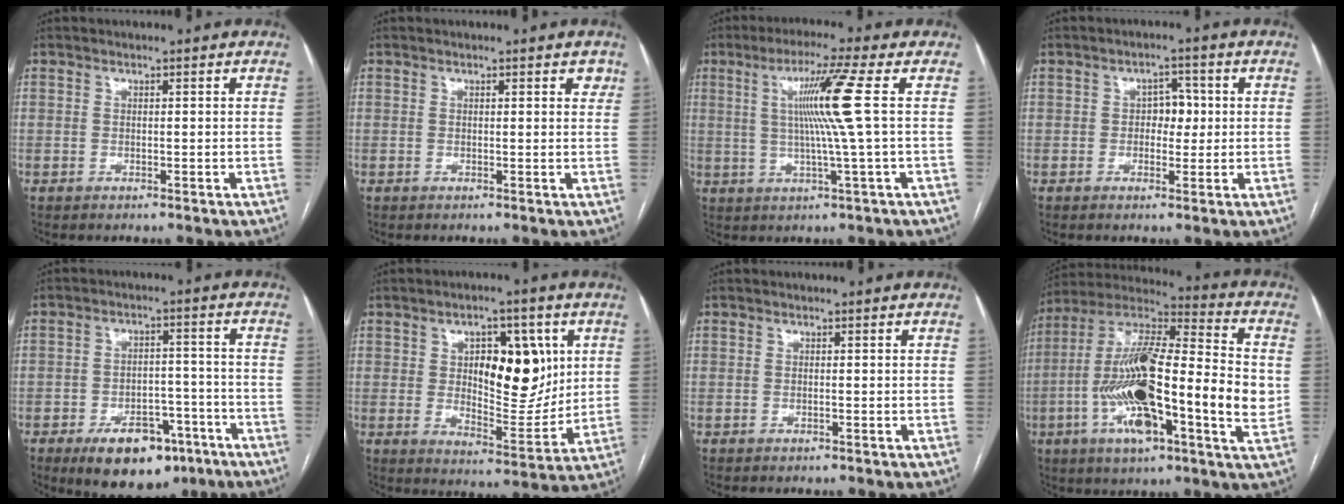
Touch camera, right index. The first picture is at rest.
{"total": 1.5, "force": [0.9, 0.7, 1.0], "torque": [-0.005, -0.001, 0.005]}
{"total": 9.3, "force": [1.5, -2.3, 8.9], "torque": [-0.157, 0.003, 0.035]}
{"total": 3.6, "force": [0.1, 2.4, 2.7], "torque": [-0.032, 0.011, 0.001]}
{"total": 11.8, "force": [-7.3, 6.4, 6.8], "torque": [-0.090, 0.010, -0.105]}
{"total": 12.6, "force": [3.4, 5.6, 10.7], "torque": [-0.148, 0.006, 0.061]}
{"total": 0.0}
{"total": 25.3, "force": [-3.0, 5.0, 24.6], "torque": [-0.426, 0.005, -0.062]}